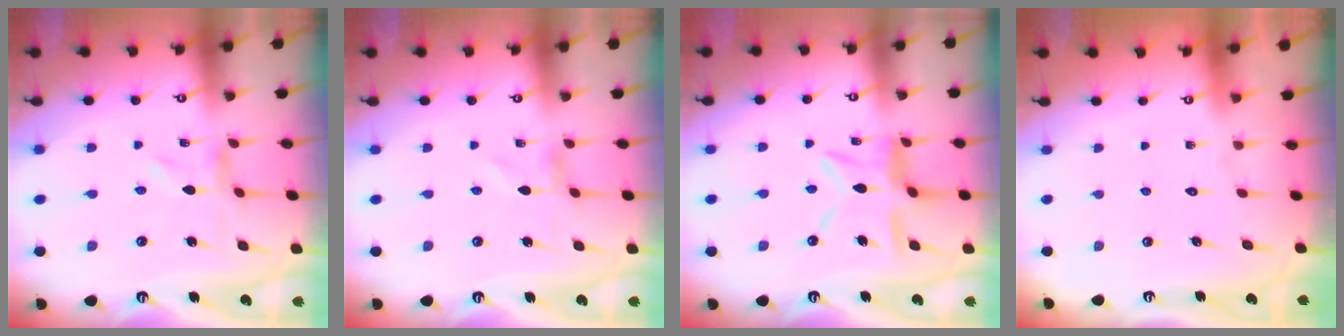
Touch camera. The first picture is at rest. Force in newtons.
{"total": 0.7, "press": 0.6, "slide": 0.3}
{"total": 10.3, "press": 10.2, "slide": 1.0}
{"total": 1.7, "press": 1.7, "slide": 0.1}